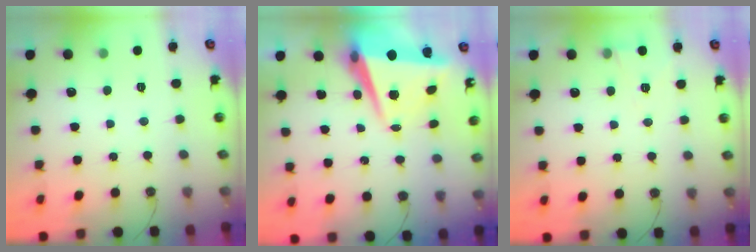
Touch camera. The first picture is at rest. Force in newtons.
{"total": 8.1, "press": 7.8, "slide": 2.2}
{"total": 5.3, "press": 3.1, "slide": 4.3}